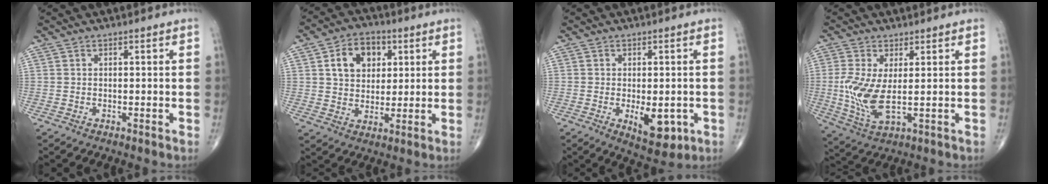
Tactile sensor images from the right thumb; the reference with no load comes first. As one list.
[{"total": 9.9, "force": [3.2, 7.3, 5.8], "torque": [-0.061, -0.006, 0.053]}, {"total": 7.7, "force": [-2.0, 3.6, 6.4], "torque": [-0.075, -0.011, -0.017]}, {"total": 9.2, "force": [0.1, 3.6, 8.4], "torque": [-0.192, -0.018, 0.011]}]